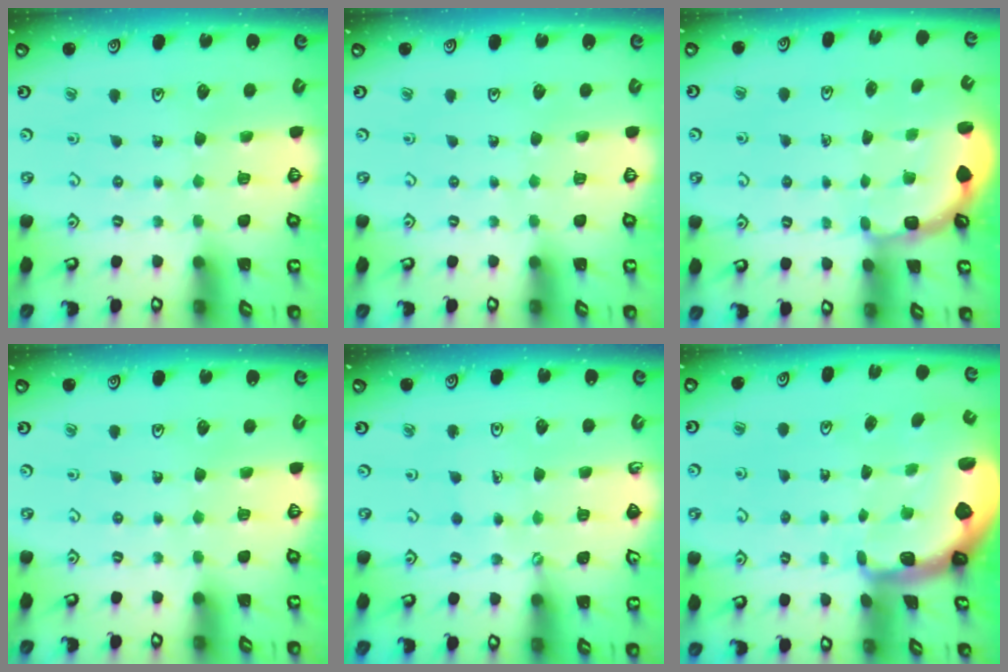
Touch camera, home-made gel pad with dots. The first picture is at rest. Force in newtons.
{"total": 0.0}
{"total": 2.7, "press": 2.3, "slide": 1.4}
{"total": 0.0}
{"total": 0.6, "press": 0.6, "slide": 0.1}
{"total": 2.6, "press": 2.5, "slide": 0.6}